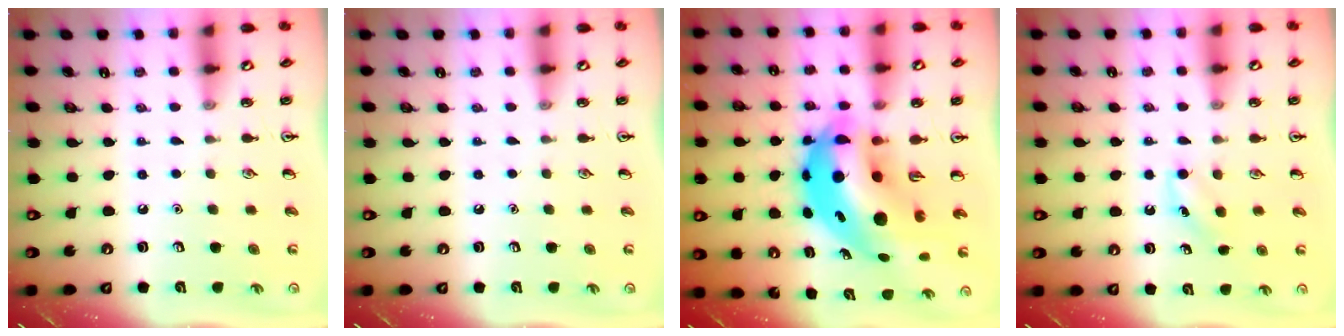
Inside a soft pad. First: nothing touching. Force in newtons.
{"total": 0.0}
{"total": 16.0, "press": 15.4, "slide": 4.3}
{"total": 3.8, "press": 3.6, "slide": 1.1}